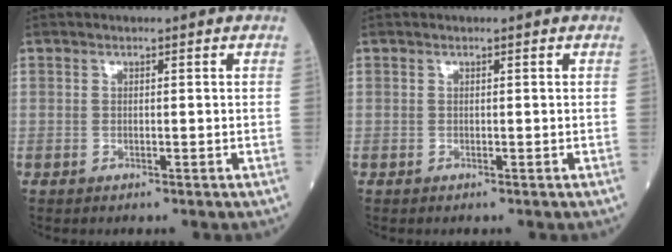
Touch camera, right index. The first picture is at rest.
{"total": 0.0}